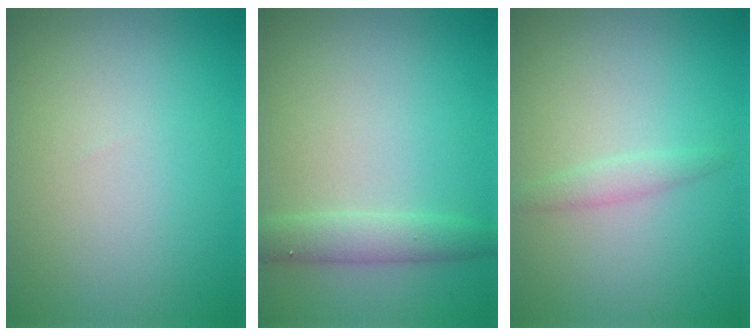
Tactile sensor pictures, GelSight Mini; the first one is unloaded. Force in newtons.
{"total": 2.4, "press": 2.4, "slide": 0.1}
{"total": 1.1, "press": 1.1, "slide": 0.0}